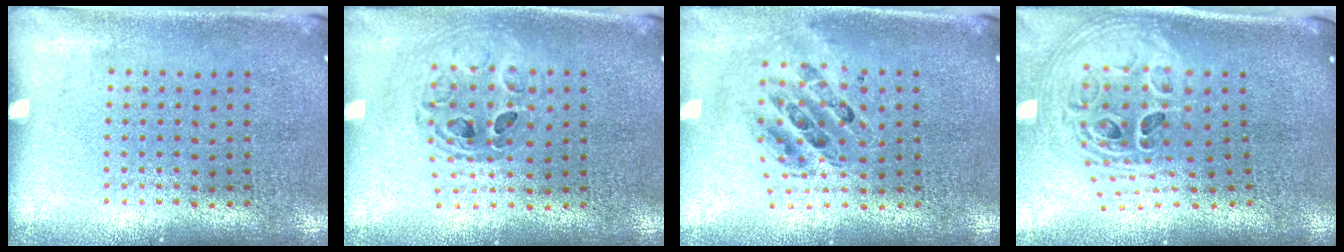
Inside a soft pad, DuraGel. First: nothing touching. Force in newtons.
{"total": 0.7, "press": 0.7, "slide": 0.1}
{"total": 0.8, "press": 0.7, "slide": 0.1}
{"total": 2.5, "press": 1.8, "slide": 1.7}